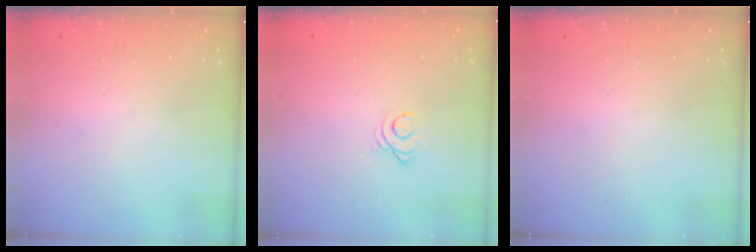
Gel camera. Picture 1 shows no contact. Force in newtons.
{"total": 2.6, "press": 2.6, "slide": 0.3}
{"total": 0.0}